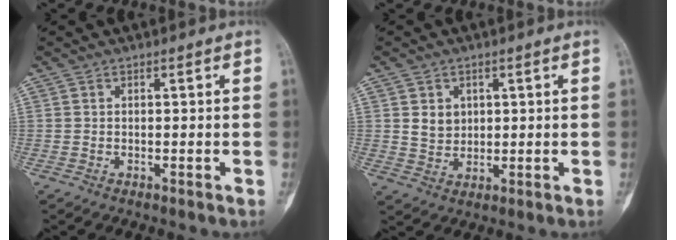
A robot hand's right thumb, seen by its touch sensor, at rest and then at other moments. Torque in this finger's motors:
{"motor_torque": [0.41, 0.33, 0.66, 0.22, 0.10]}